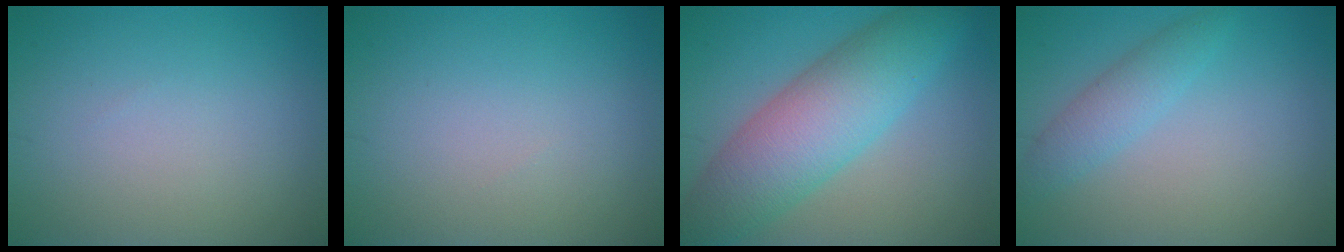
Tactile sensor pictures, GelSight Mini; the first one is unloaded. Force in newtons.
{"total": 0.0}
{"total": 8.4, "press": 8.4, "slide": 0.3}
{"total": 2.5, "press": 2.5, "slide": 0.2}